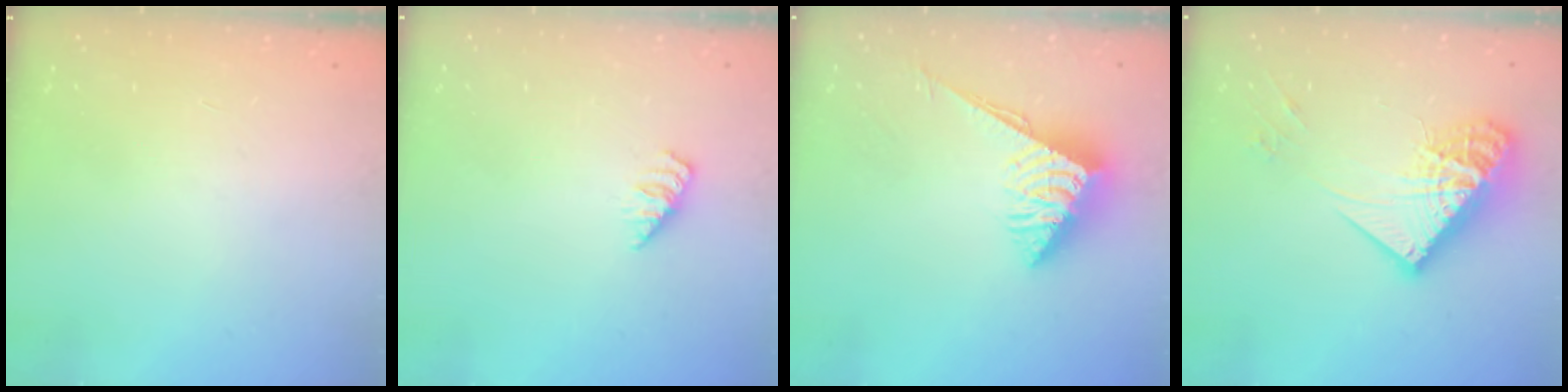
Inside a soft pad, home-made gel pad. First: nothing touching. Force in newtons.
{"total": 1.7, "press": 1.7, "slide": 0.3}
{"total": 6.7, "press": 6.6, "slide": 0.4}
{"total": 16.8, "press": 16.8, "slide": 1.5}